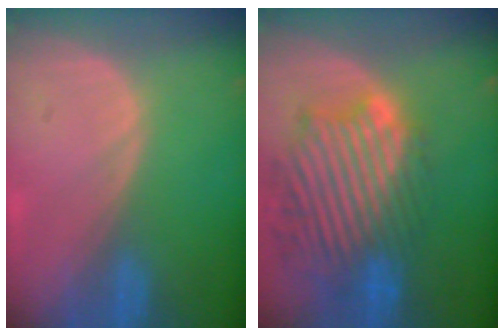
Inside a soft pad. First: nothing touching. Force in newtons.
{"total": 13.1, "press": 11.6, "slide": 6.2}